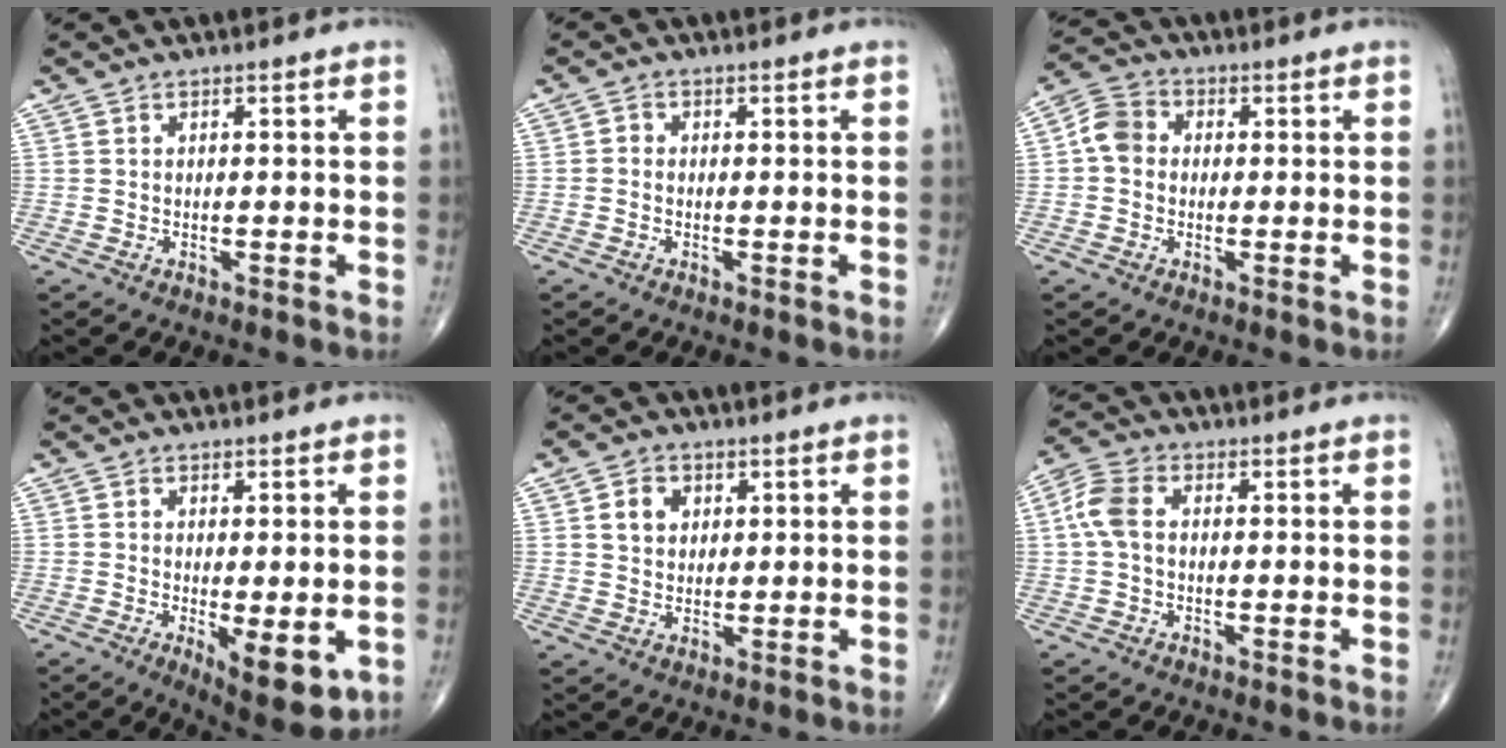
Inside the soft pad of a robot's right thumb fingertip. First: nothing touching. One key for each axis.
{"total": 1.1, "fx": -0.3, "fy": 0.9, "fz": 0.5, "tx": -0.001, "ty": 0.003, "tz": -0.010}
{"total": 5.6, "fx": 0.0, "fy": 4.7, "fz": 3.0, "tx": -0.045, "ty": 0.017, "tz": -0.012}
{"total": 8.5, "fx": -2.1, "fy": 3.0, "fz": 7.6, "tx": -0.103, "ty": -0.022, "tz": -0.025}
{"total": 4.7, "fx": 1.6, "fy": 3.8, "fz": 2.3, "tx": -0.021, "ty": -0.006, "tz": 0.026}
{"total": 5.9, "fx": 0.4, "fy": 3.8, "fz": 4.4, "tx": -0.104, "ty": 0.018, "tz": 0.001}